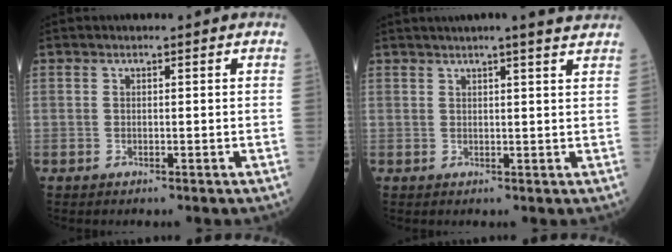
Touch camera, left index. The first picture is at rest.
{"total": 6.5, "force": [5.7, -0.8, 3.1], "torque": [-0.042, 0.013, 0.059]}